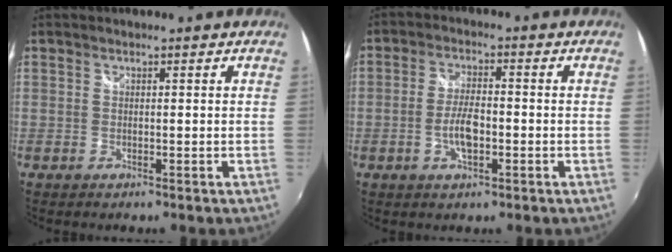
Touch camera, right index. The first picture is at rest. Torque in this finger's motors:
{"motor_torque": [-0.08, -0.04, 0.04, 0.02]}